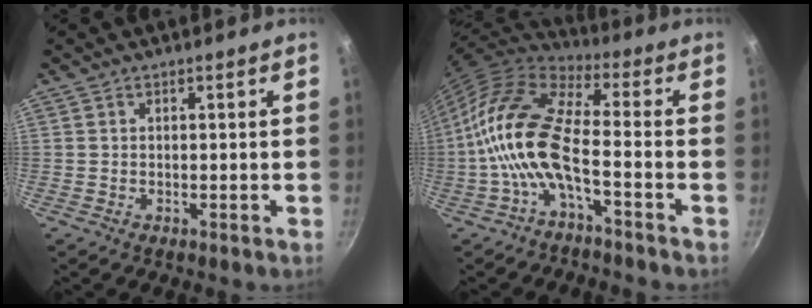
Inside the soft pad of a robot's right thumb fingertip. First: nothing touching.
{"total": 14.3, "force": [-3.6, 5.4, 12.7], "torque": [-0.254, 0.037, -0.084]}